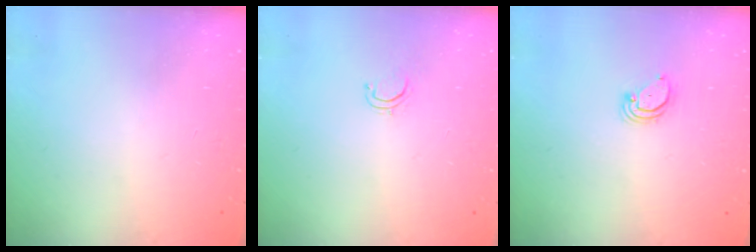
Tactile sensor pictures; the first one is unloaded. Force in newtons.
{"total": 3.3, "press": 3.2, "slide": 0.3}
{"total": 2.0, "press": 2.0, "slide": 0.1}